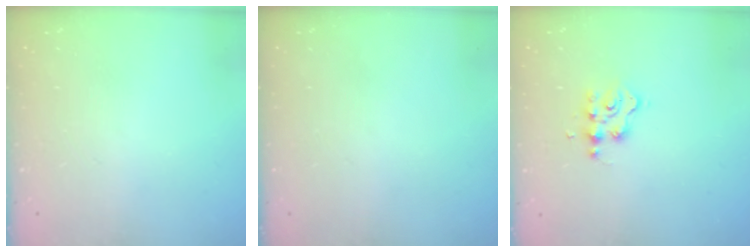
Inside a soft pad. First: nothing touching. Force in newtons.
{"total": 0.0}
{"total": 2.7, "press": 2.7, "slide": 0.4}